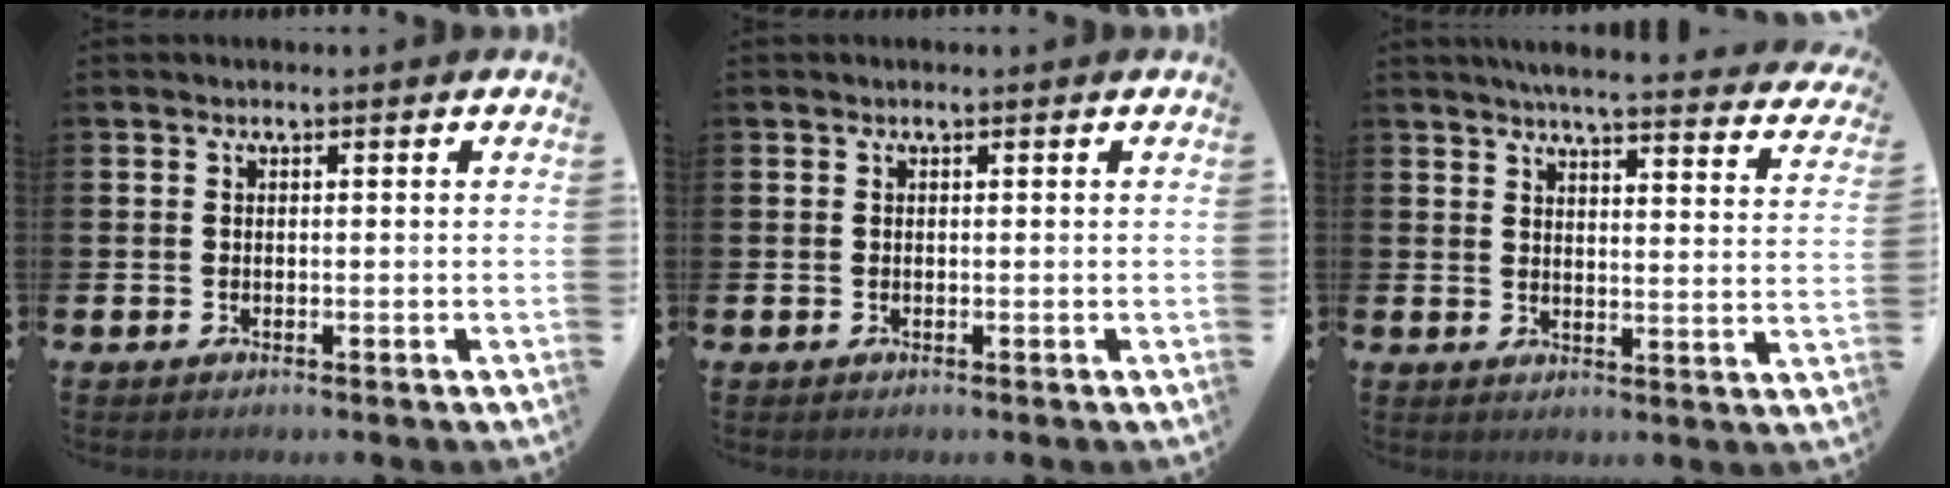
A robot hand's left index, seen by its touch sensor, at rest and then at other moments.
{"total": 0.0}
{"total": 5.0, "force": [4.8, 0.0, 1.4], "torque": [-0.038, -0.037, 0.080]}